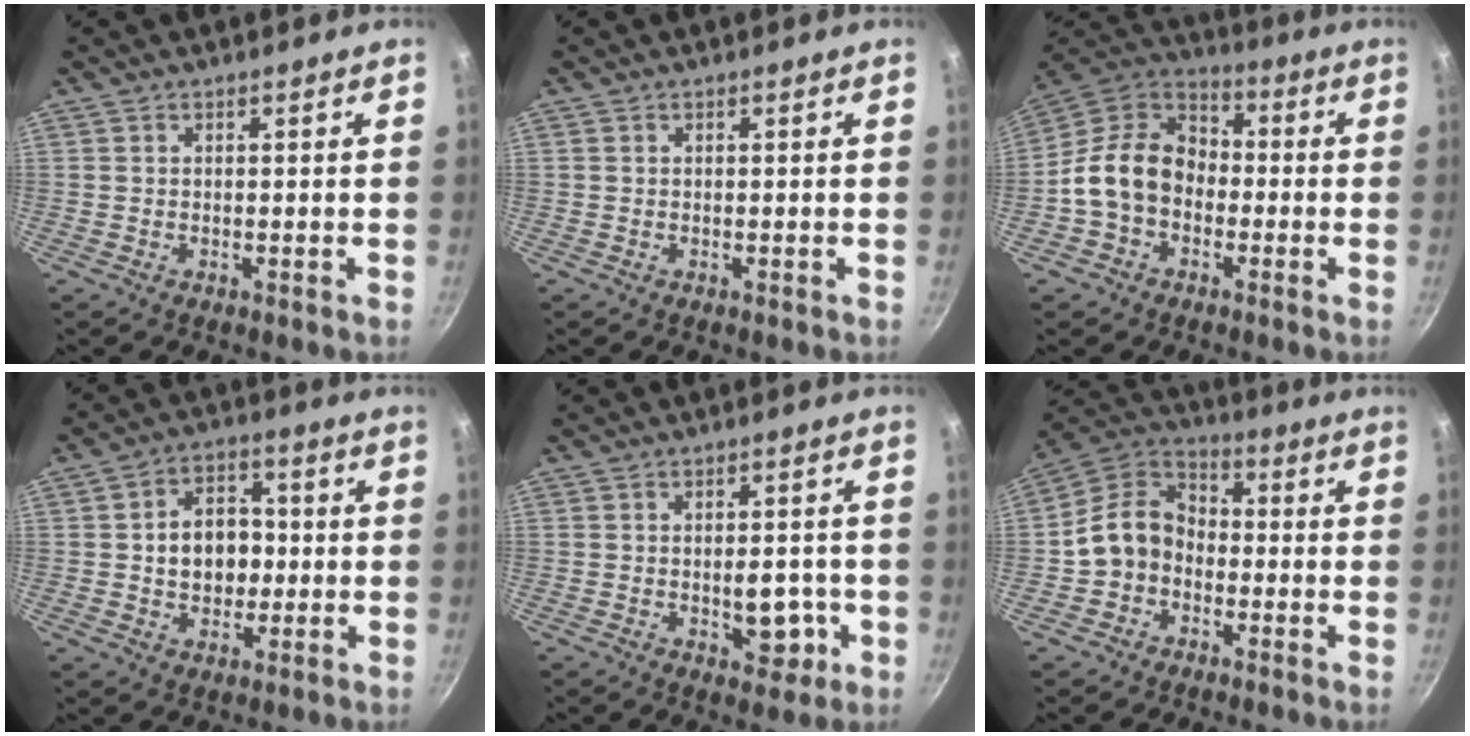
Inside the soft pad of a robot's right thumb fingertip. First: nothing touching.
{"total": 0.0}
{"total": 13.6, "force": [-2.5, 10.3, 8.4], "torque": [-0.110, 0.043, -0.067]}
{"total": 9.7, "force": [-0.2, 7.4, 6.3], "torque": [-0.064, 0.014, -0.007]}
{"total": 6.9, "force": [-1.6, 4.1, 5.4], "torque": [-0.039, 0.007, -0.016]}
{"total": 10.2, "force": [-2.4, 8.2, 5.6], "torque": [-0.071, 0.047, -0.065]}